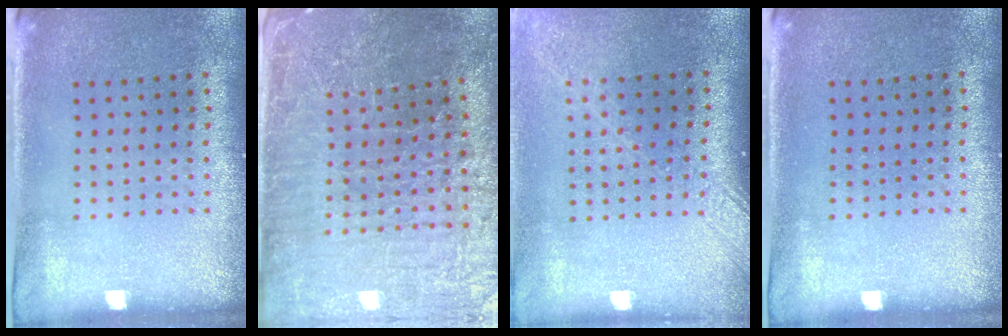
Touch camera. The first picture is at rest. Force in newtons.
{"total": 4.0, "press": 4.0, "slide": 0.7}
{"total": 2.0, "press": 1.5, "slide": 1.3}
{"total": 0.0}